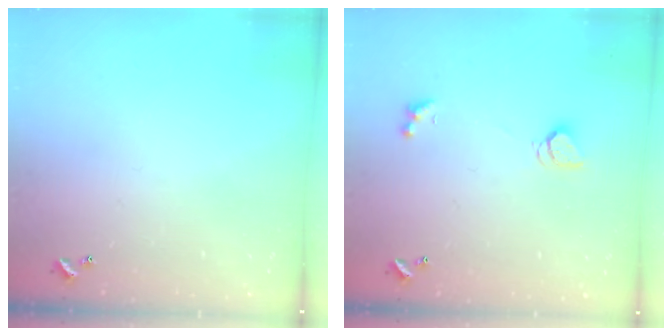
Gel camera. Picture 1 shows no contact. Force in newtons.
{"total": 1.7, "press": 1.7, "slide": 0.4}